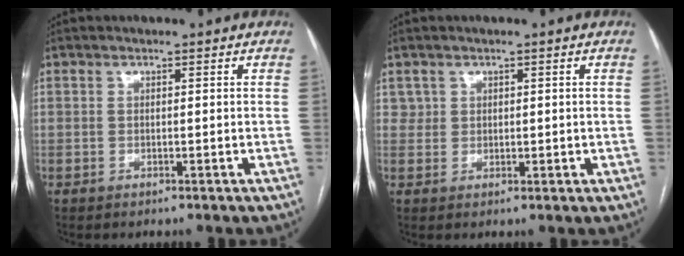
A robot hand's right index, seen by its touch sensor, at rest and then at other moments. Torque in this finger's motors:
{"motor_torque": [-0.26, 0.53, 0.07, 0.02]}